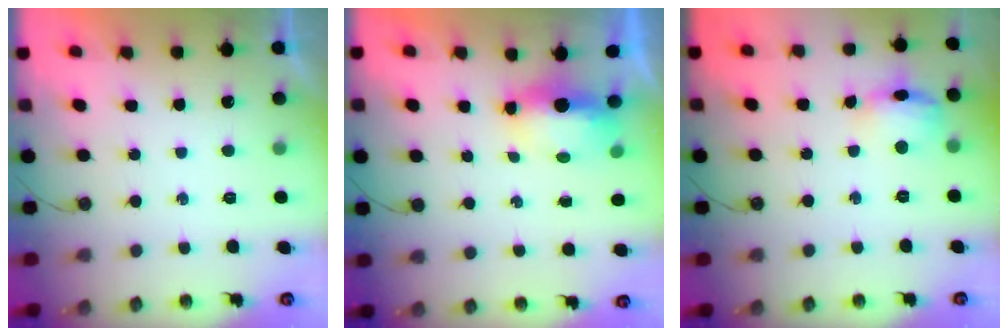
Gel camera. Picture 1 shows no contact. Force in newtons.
{"total": 6.2, "press": 6.1, "slide": 1.1}
{"total": 11.1, "press": 11.0, "slide": 1.0}